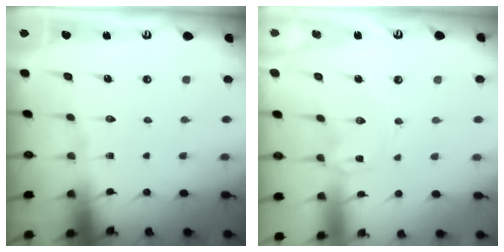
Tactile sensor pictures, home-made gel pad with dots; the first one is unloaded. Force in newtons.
{"total": 0.0}